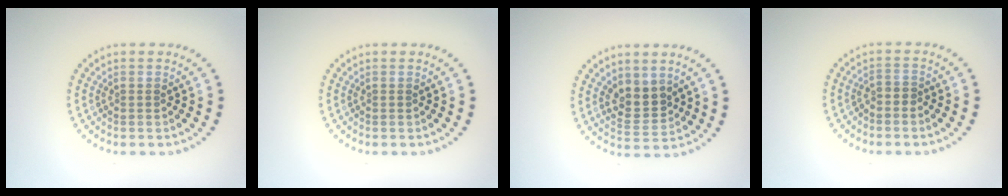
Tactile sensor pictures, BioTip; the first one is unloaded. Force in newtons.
{"total": 0.0}
{"total": 2.9, "press": 2.7, "slide": 1.1}
{"total": 0.8, "press": 0.5, "slide": 0.6}